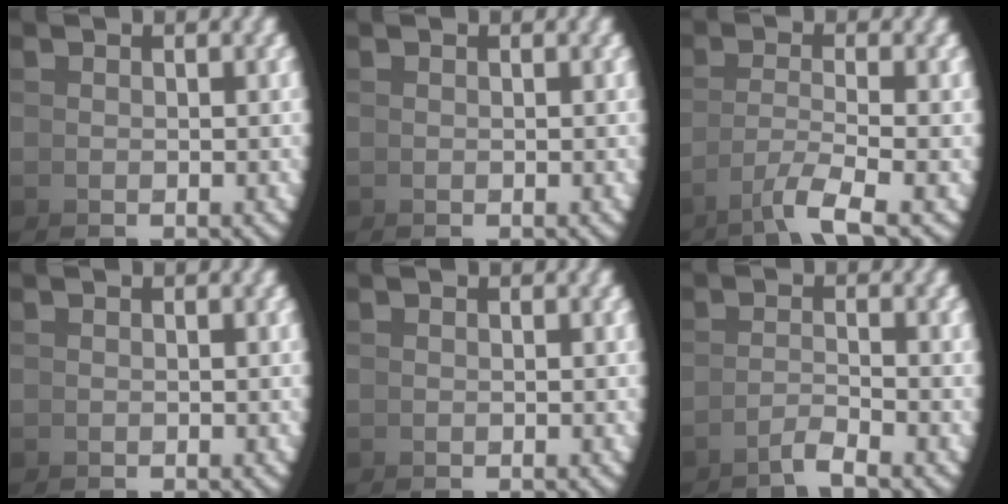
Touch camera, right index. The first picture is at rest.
{"total": 0.0}
{"total": 3.6, "force": [-1.6, 0.1, 3.2], "torque": [-0.057, -0.013, -0.014]}
{"total": 0.0}
{"total": 0.0}
{"total": 1.9, "force": [-1.5, -0.9, 0.9], "torque": [-0.006, 0.005, -0.029]}